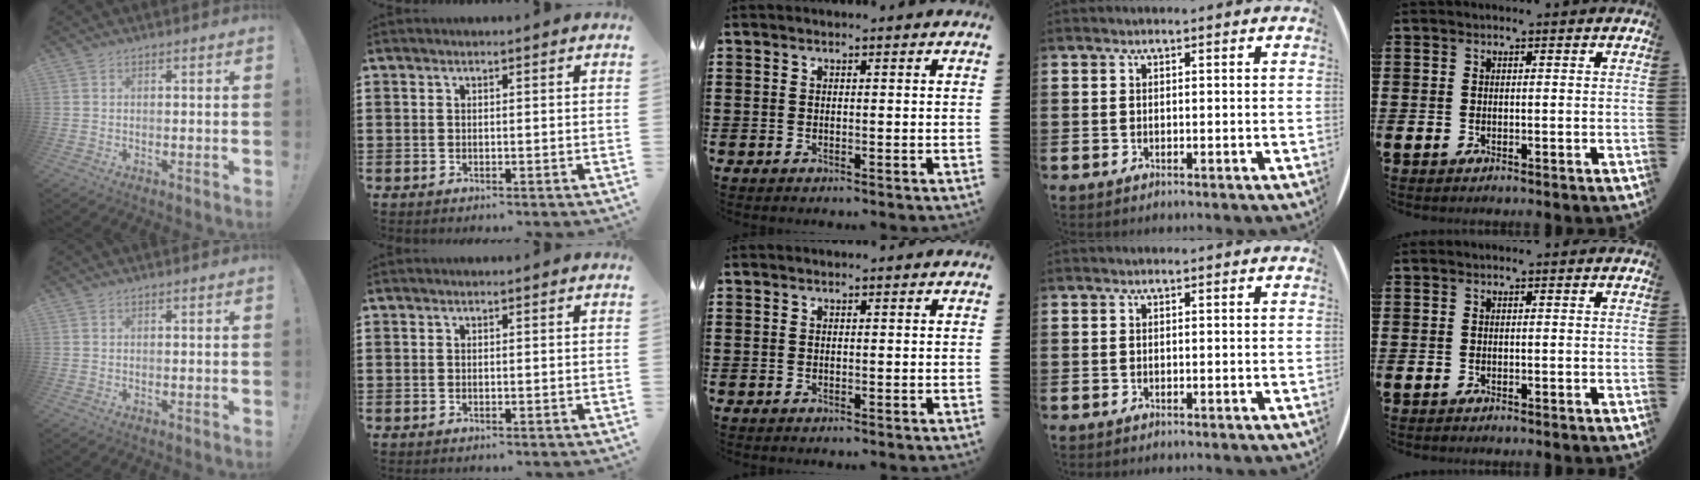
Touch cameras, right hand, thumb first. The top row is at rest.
{}